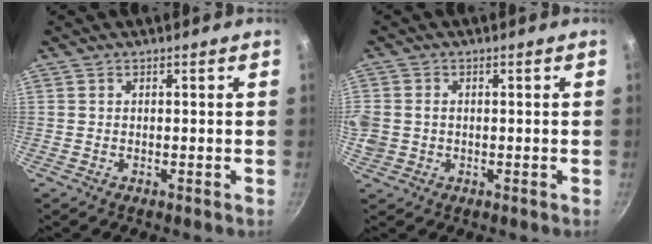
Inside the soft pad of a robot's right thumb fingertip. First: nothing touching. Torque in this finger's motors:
{"motor_torque": [0.10, 0.09, 1.44, 0.24, 0.20]}